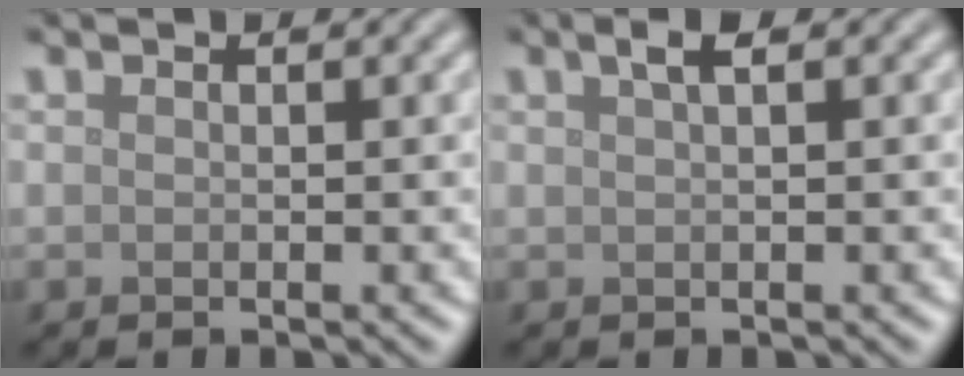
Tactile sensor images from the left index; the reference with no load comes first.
{"total": 1.5, "force": [0.8, 0.4, 1.2], "torque": [-0.020, 0.007, 0.013]}